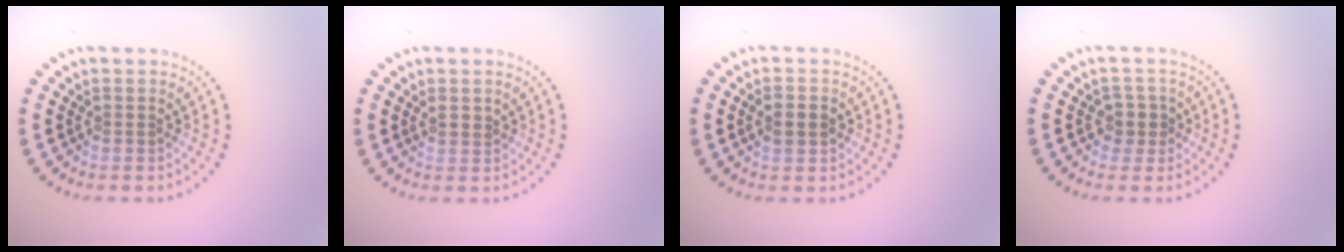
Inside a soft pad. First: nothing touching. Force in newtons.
{"total": 0.5, "press": 0.4, "slide": 0.4}
{"total": 2.5, "press": 2.5, "slide": 0.2}
{"total": 1.7, "press": 1.4, "slide": 1.0}